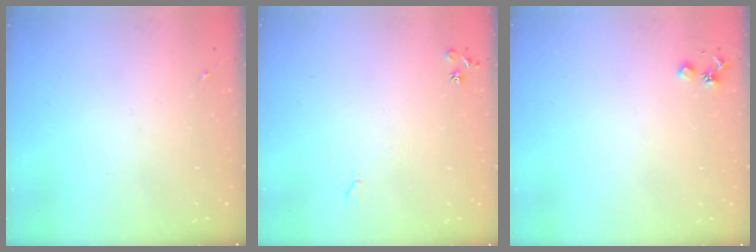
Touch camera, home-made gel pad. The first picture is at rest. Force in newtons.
{"total": 6.7, "press": 6.6, "slide": 1.0}
{"total": 3.6, "press": 3.5, "slide": 0.5}